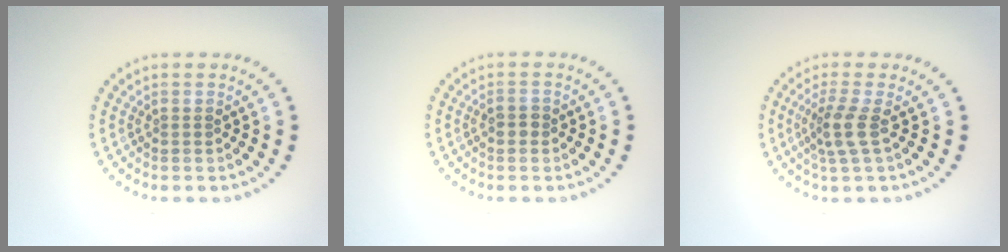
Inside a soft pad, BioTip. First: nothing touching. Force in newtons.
{"total": 1.2, "press": 1.2, "slide": 0.2}
{"total": 2.6, "press": 2.0, "slide": 1.6}